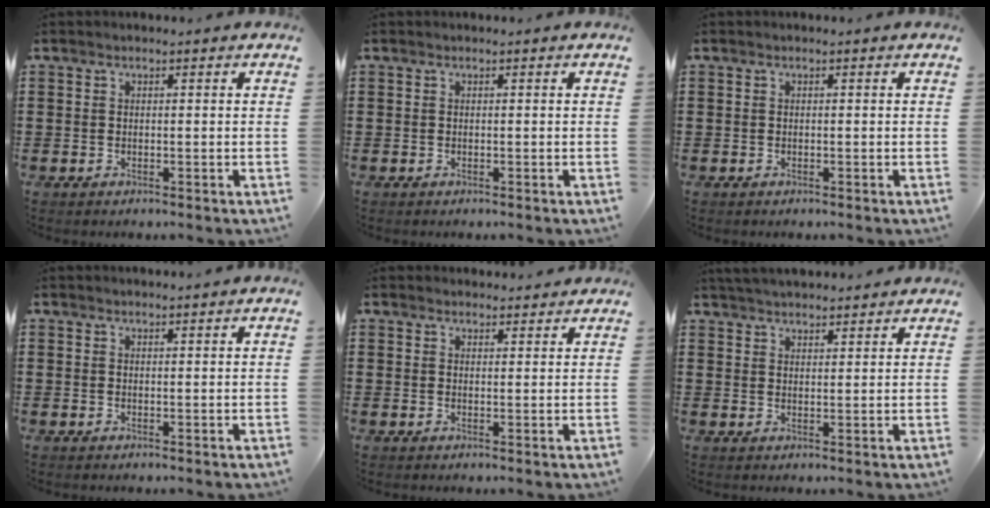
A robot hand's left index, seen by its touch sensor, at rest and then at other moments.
{"total": 0.0}
{"total": 0.0}
{"total": 0.8, "force": [0.8, -0.1, 0.2], "torque": [-0.005, -0.003, 0.017]}
{"total": 1.8, "force": [1.8, 0.4, -0.1], "torque": [-0.003, 0.000, 0.035]}
{"total": 3.1, "force": [3.1, -0.1, 0.2], "torque": [-0.013, -0.007, 0.059]}